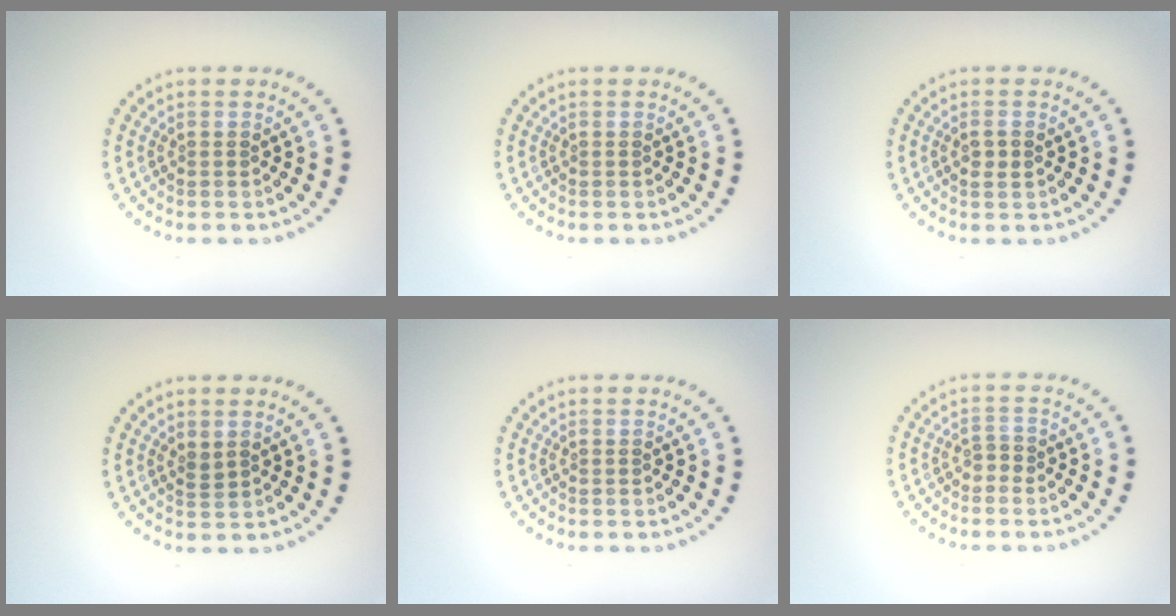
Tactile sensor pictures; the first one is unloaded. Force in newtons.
{"total": 0.0}
{"total": 1.1, "press": 1.1, "slide": 0.2}
{"total": 0.9, "press": 0.7, "slide": 0.5}
{"total": 0.0}
{"total": 0.9, "press": 0.8, "slide": 0.5}